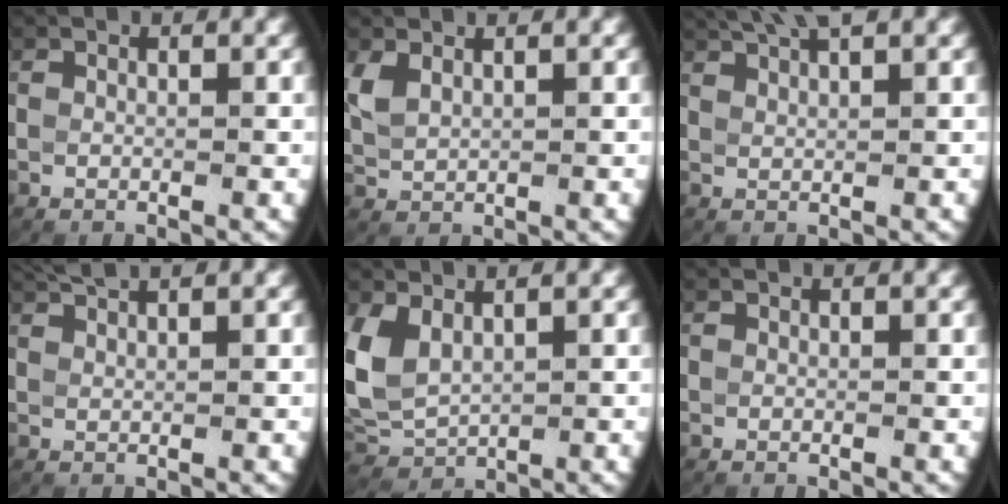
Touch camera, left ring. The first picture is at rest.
{"total": 2.3, "force": [0.7, 1.8, 1.4], "torque": [-0.046, -0.002, 0.026]}
{"total": 3.8, "force": [3.3, 0.4, 1.8], "torque": [-0.034, 0.007, 0.061]}
{"total": 1.8, "force": [1.6, 0.1, 0.7], "torque": [-0.017, 0.005, 0.032]}
{"total": 6.6, "force": [0.1, 5.6, 3.4], "torque": [-0.123, -0.024, 0.016]}
{"total": 0.0}